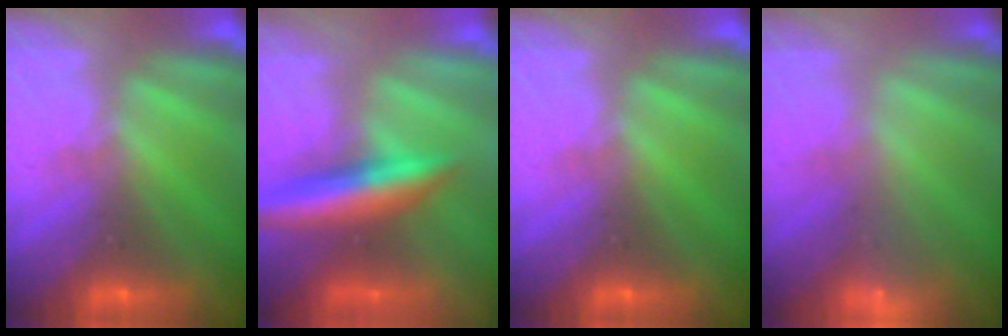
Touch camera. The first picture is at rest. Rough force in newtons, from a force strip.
{"total": 6.4}
{"total": 0.0}
{"total": 2.3}